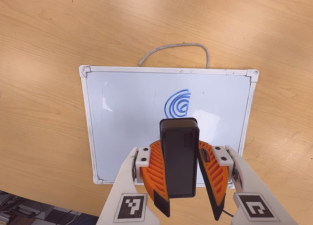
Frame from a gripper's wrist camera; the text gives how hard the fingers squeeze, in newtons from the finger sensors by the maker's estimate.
{"total": 8.9, "left": 9.3, "right": 8.6}